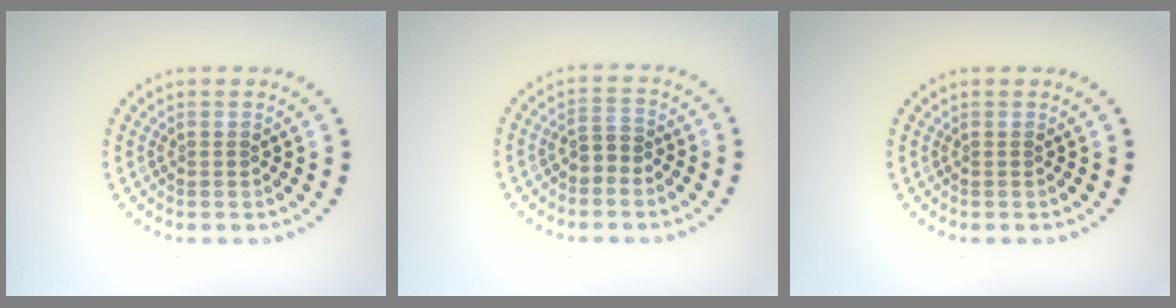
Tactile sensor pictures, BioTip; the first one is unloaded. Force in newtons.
{"total": 1.9, "press": 1.8, "slide": 0.8}
{"total": 0.0}